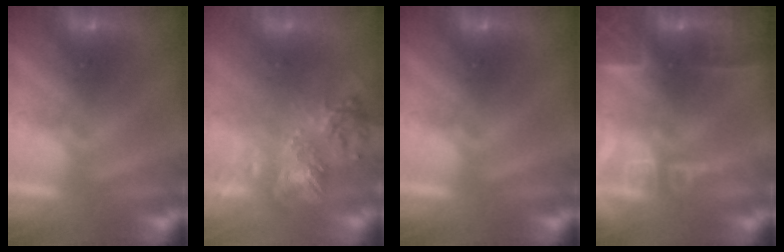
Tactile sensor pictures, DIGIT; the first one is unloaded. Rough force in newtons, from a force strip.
{"total": 9.0}
{"total": 0.0}
{"total": 9.5}